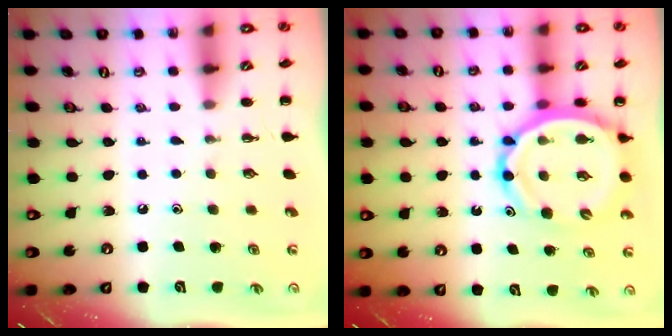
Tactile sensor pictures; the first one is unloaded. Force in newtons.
{"total": 12.8, "press": 12.1, "slide": 4.0}